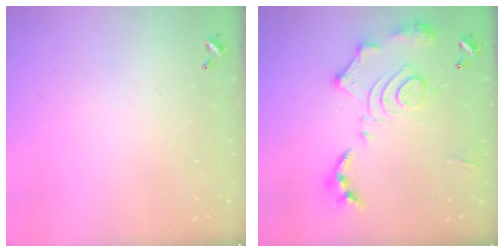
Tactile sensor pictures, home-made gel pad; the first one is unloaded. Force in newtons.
{"total": 16.6, "press": 16.6, "slide": 1.7}